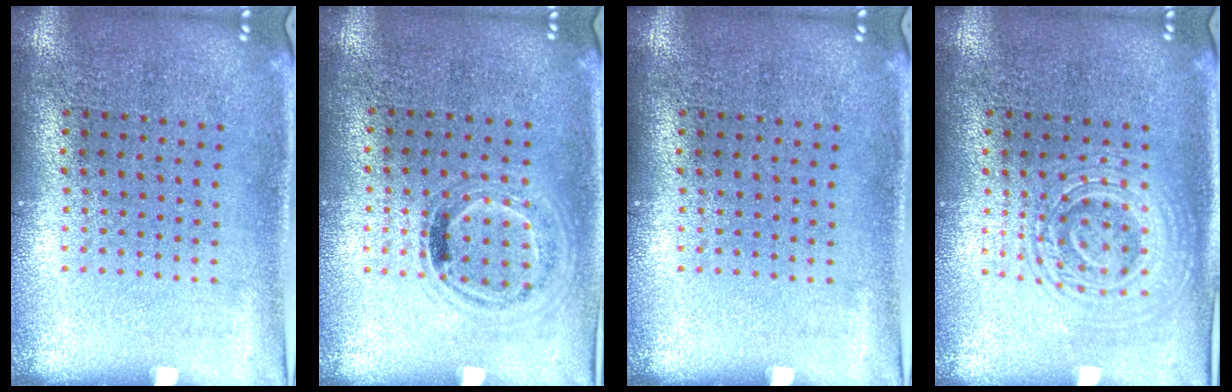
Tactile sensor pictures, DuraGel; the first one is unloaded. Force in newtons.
{"total": 1.0, "press": 1.0, "slide": 0.3}
{"total": 0.0}
{"total": 2.8, "press": 2.8, "slide": 0.5}